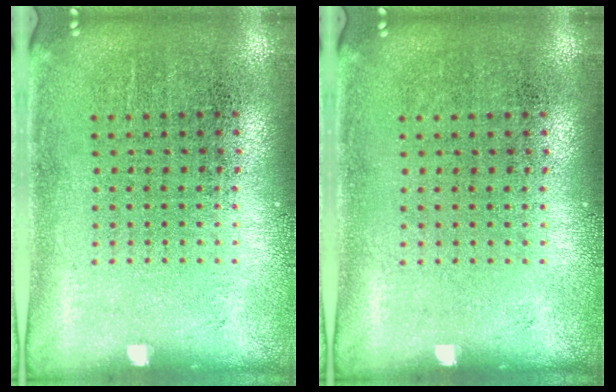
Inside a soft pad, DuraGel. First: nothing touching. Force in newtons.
{"total": 0.0}